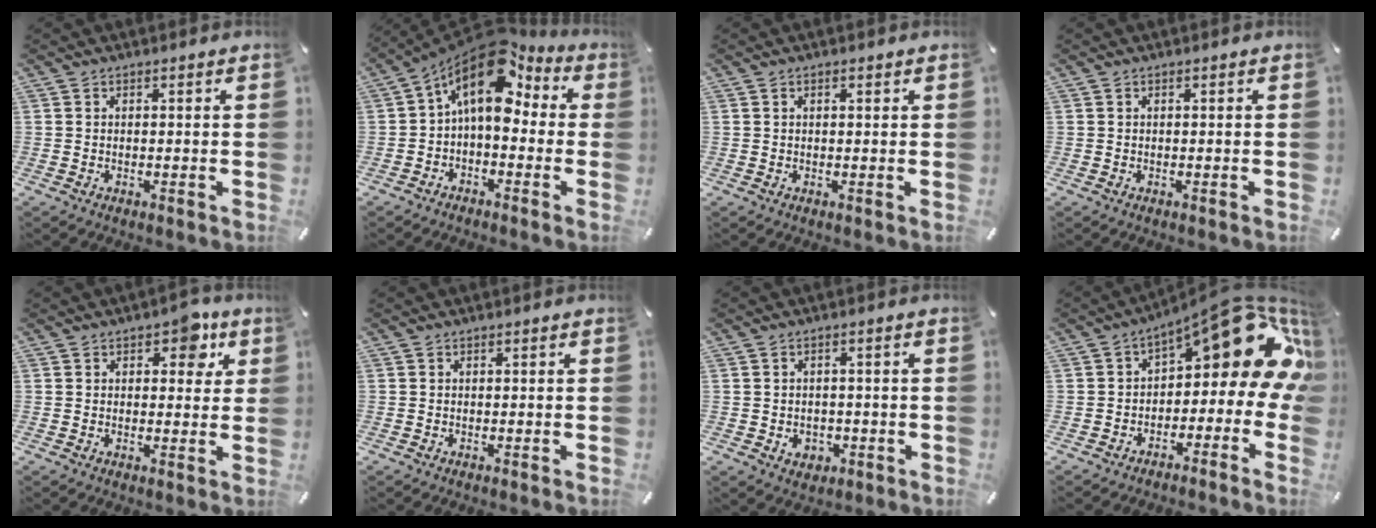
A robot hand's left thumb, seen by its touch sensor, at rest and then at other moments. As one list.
[{"total": 13.5, "force": [5.4, 7.8, 9.5], "torque": [-0.166, -0.043, 0.091]}, {"total": 0.5, "force": [0.4, 0.2, 0.2], "torque": [-0.004, 0.003, 0.007]}, {"total": 0.0}, {"total": 6.2, "force": [3.3, 3.8, 3.5], "torque": [-0.024, -0.007, 0.048]}, {"total": 0.0}, {"total": 3.1, "force": [-0.6, 2.8, 1.1], "torque": [-0.014, 0.001, -0.013]}, {"total": 16.1, "force": [6.5, 7.5, 12.8], "torque": [-0.166, -0.046, 0.105]}]